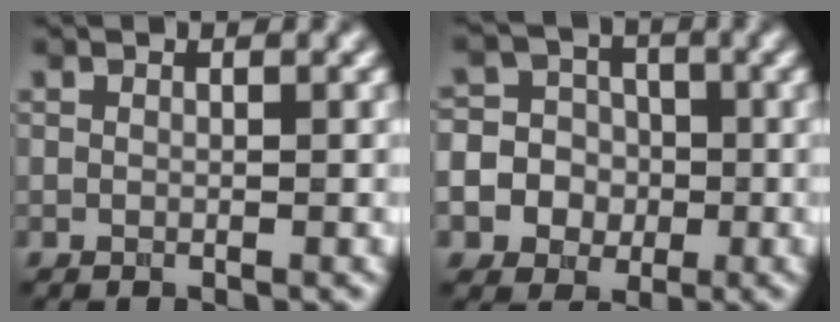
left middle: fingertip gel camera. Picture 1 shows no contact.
{"total": 11.6, "force": [-3.5, 10.8, 2.3], "torque": [-0.080, -0.016, -0.085]}